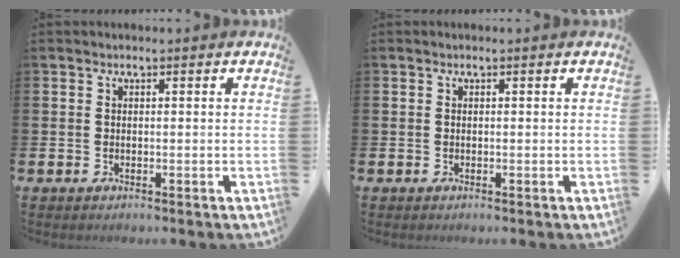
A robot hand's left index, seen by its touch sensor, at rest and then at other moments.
{"total": 0.0}